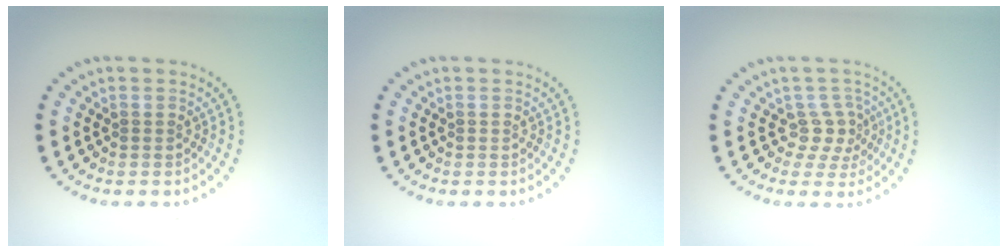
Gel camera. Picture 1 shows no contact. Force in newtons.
{"total": 0.0}
{"total": 2.3, "press": 1.5, "slide": 1.6}